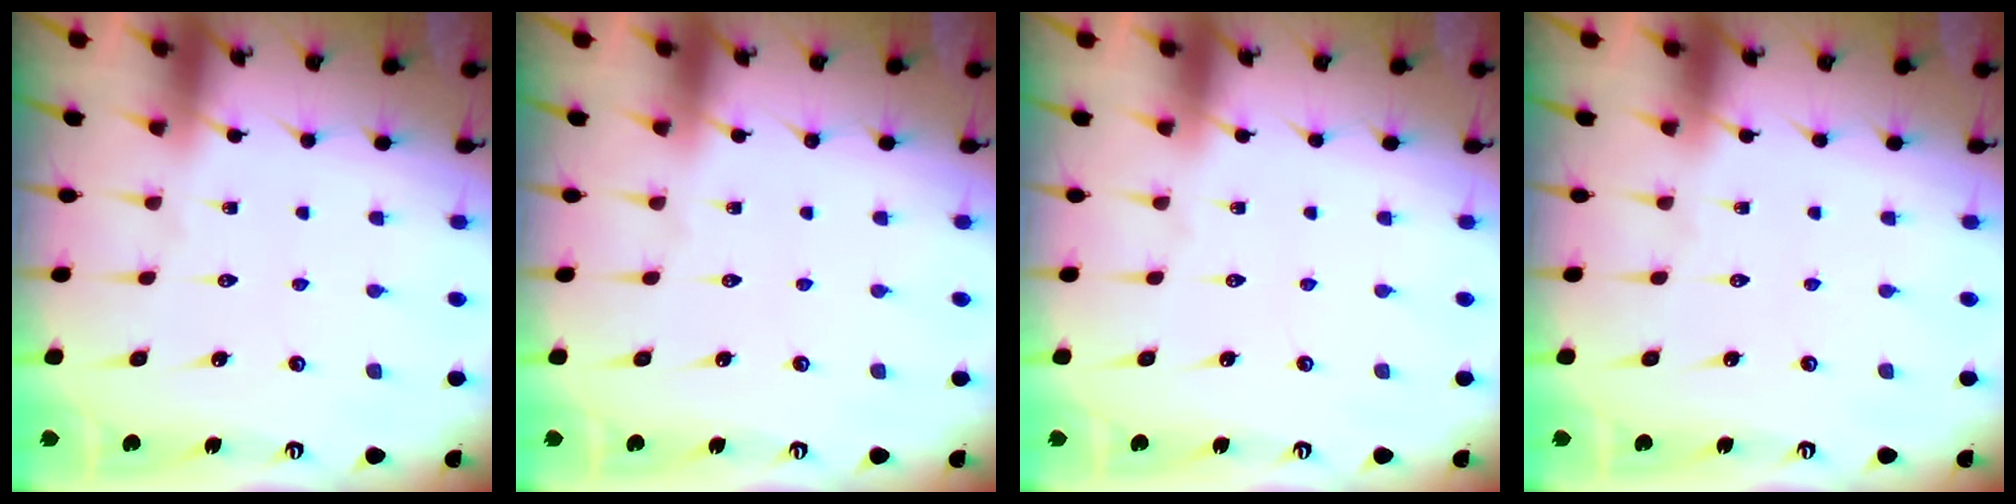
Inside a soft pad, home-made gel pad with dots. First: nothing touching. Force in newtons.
{"total": 0.0}
{"total": 0.0}
{"total": 0.0}